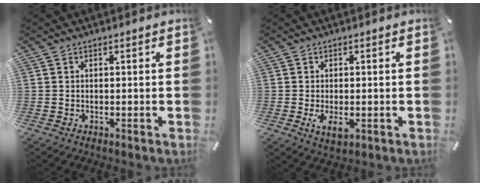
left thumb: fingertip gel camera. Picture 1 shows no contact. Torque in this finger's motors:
{"motor_torque": [0.00, 0.01, 0.16, -0.14, 0.00]}